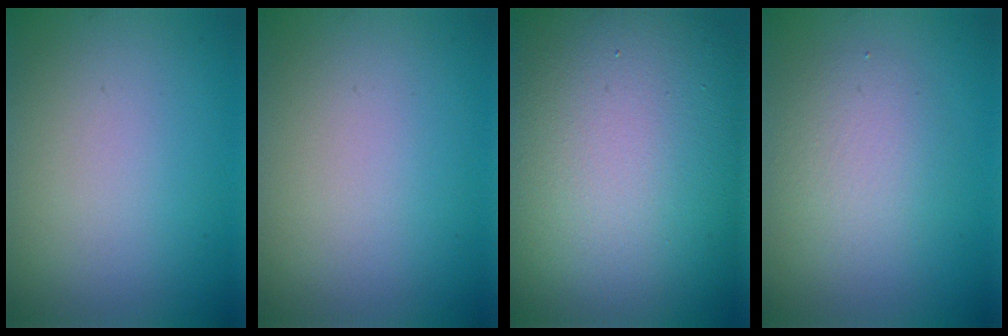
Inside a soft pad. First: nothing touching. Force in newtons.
{"total": 0.0}
{"total": 20.6, "press": 20.5, "slide": 1.4}
{"total": 2.9, "press": 2.9, "slide": 0.0}